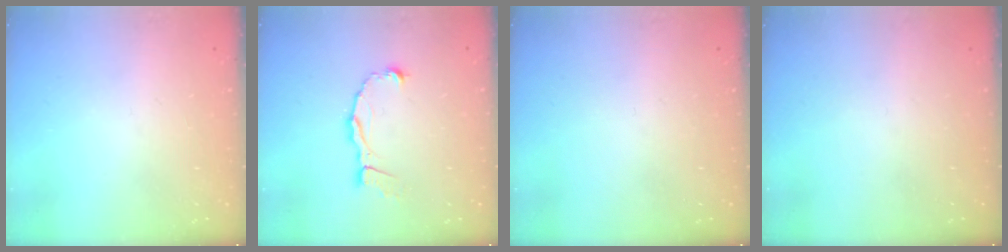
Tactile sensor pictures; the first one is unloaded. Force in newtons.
{"total": 7.1, "press": 7.1, "slide": 0.7}
{"total": 0.0}
{"total": 0.0}